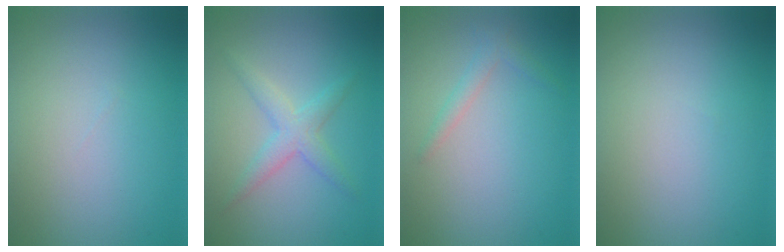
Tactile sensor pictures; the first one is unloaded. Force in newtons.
{"total": 2.6, "press": 2.6, "slide": 0.1}
{"total": 1.3, "press": 1.3, "slide": 0.0}
{"total": 0.0}